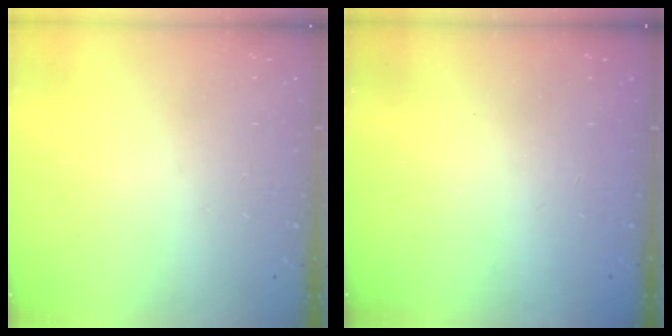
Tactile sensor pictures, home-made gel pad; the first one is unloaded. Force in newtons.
{"total": 2.3, "press": 2.2, "slide": 0.7}